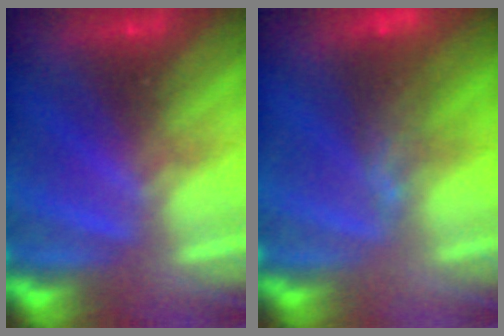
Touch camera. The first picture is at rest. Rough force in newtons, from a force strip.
{"total": 6.7}